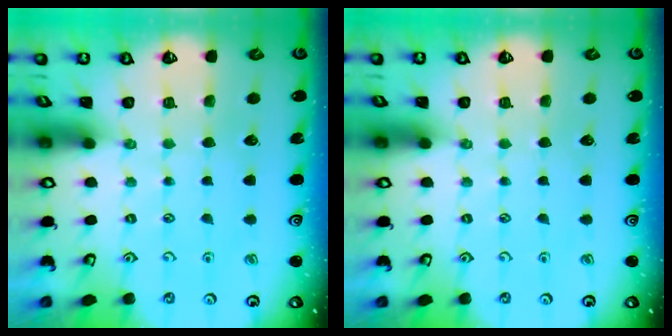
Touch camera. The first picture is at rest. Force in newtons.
{"total": 0.0}